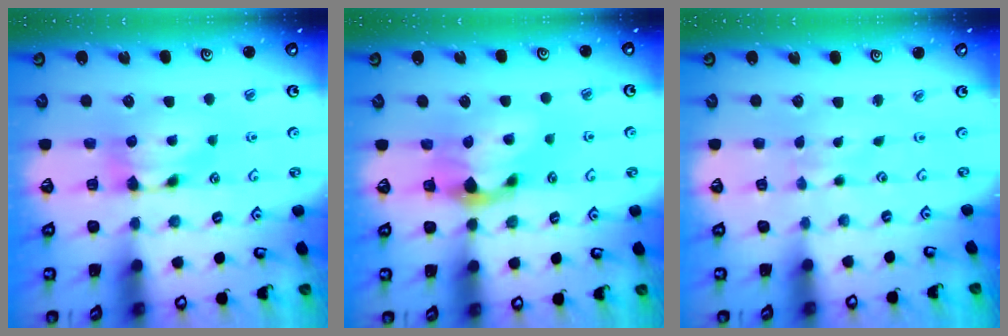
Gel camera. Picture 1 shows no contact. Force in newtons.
{"total": 2.5, "press": 2.1, "slide": 1.4}
{"total": 2.9, "press": 2.9, "slide": 0.4}